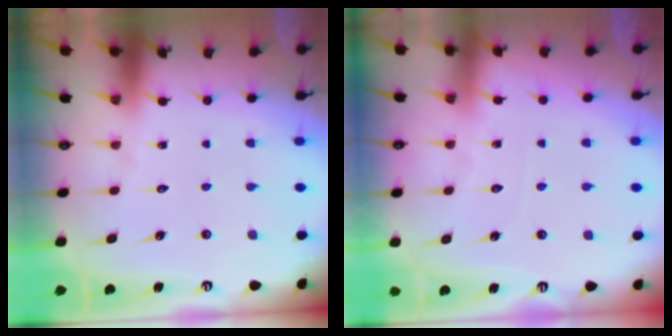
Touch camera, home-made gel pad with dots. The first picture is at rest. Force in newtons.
{"total": 3.4, "press": 3.4, "slide": 0.4}